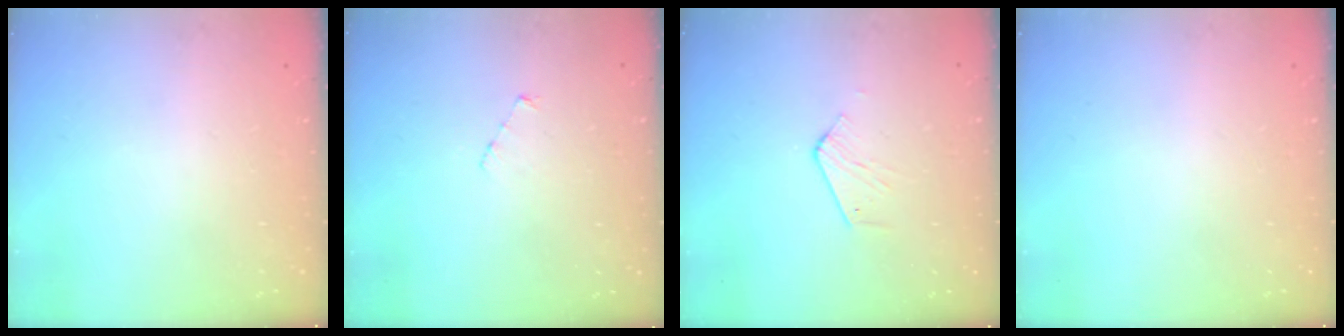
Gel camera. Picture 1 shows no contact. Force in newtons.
{"total": 3.5, "press": 3.5, "slide": 0.3}
{"total": 3.9, "press": 3.9, "slide": 0.6}
{"total": 0.0}